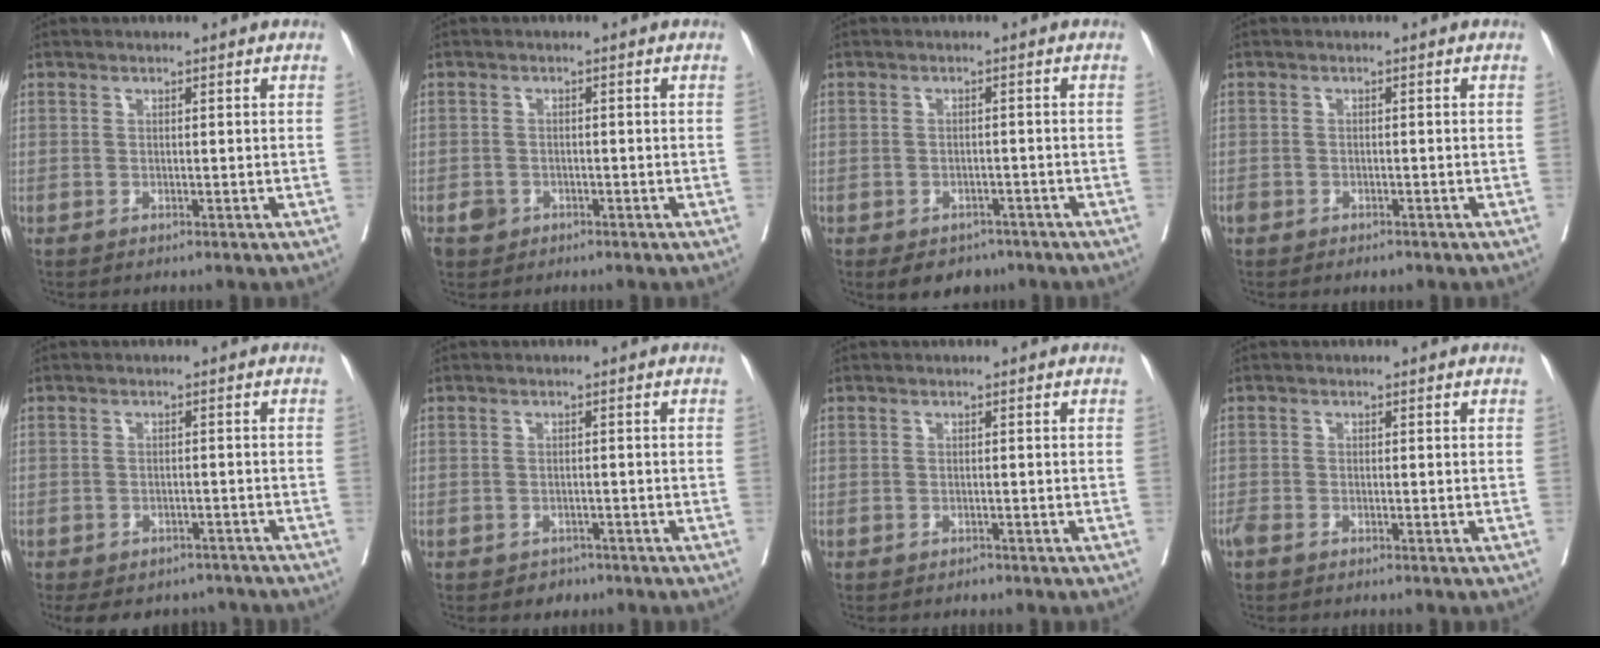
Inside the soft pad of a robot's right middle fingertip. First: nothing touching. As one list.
[{"total": 2.1, "force": [-1.1, 1.7, 0.4], "torque": [-0.009, 0.005, -0.016]}, {"total": 5.7, "force": [-4.2, 3.4, 1.9], "torque": [-0.013, 0.007, -0.055]}, {"total": 2.2, "force": [-1.5, 1.3, 0.9], "torque": [-0.016, -0.001, -0.020]}, {"total": 8.9, "force": [-7.5, 4.4, 2.0], "torque": [-0.023, 0.007, -0.091]}, {"total": 2.1, "force": [-1.5, 1.4, 0.2], "torque": [-0.006, 0.004, -0.019]}, {"total": 0.6, "force": [-0.5, 0.3, 0.2], "torque": [-0.007, -0.001, -0.008]}, {"total": 1.5, "force": [-1.1, 0.6, 0.7], "torque": [-0.023, -0.003, -0.023]}]